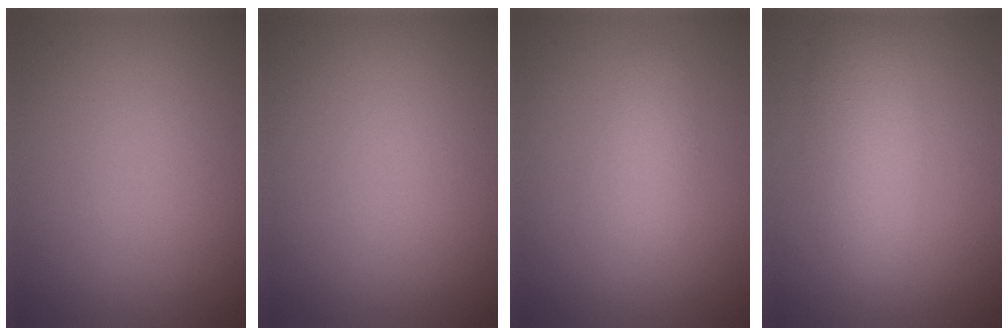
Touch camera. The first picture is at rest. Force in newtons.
{"total": 0.0}
{"total": 1.5, "press": 1.5, "slide": 0.1}
{"total": 4.1, "press": 4.1, "slide": 0.0}